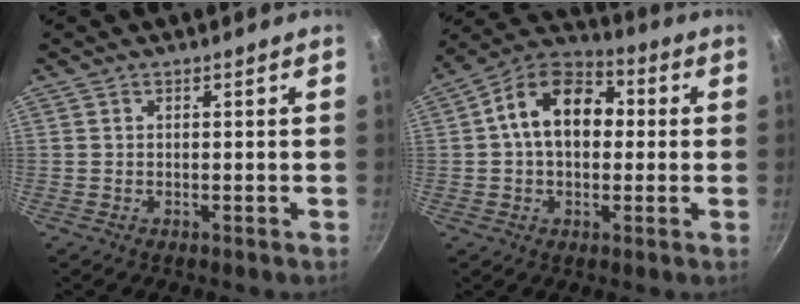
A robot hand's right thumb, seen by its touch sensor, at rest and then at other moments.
{"total": 14.5, "force": [1.6, 10.0, 10.4], "torque": [-0.130, 0.033, 0.004]}